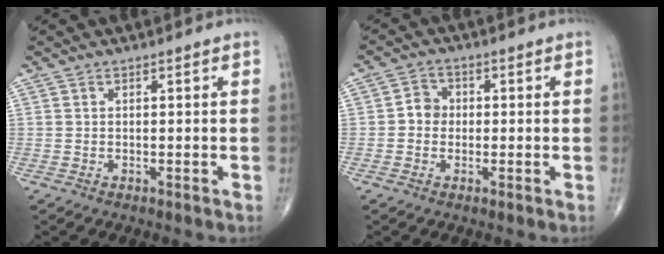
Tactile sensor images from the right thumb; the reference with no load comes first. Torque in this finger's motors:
{"motor_torque": [0.05, 0.27, 0.24, -0.01, -0.01]}